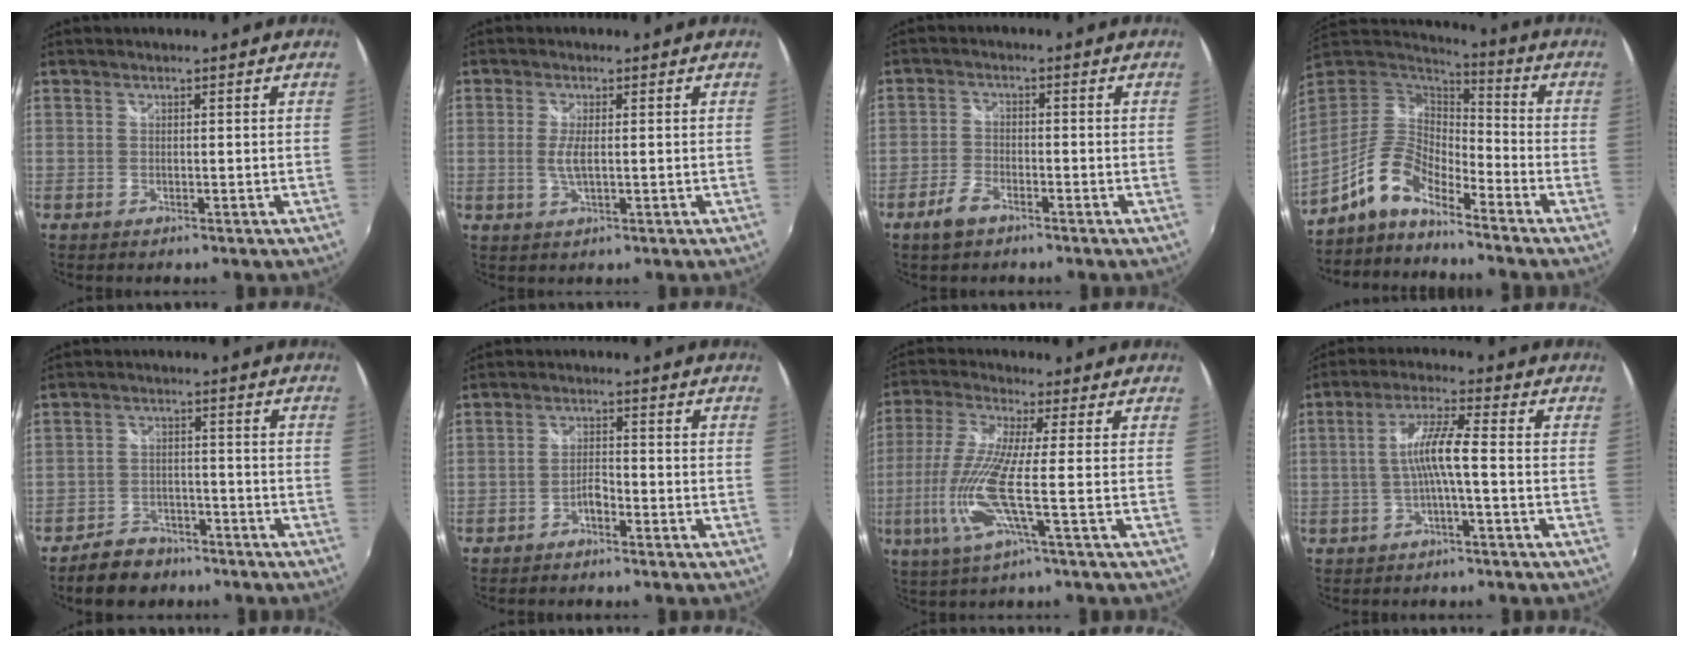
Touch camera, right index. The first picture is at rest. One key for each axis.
{"total": 3.3, "fx": -0.1, "fy": 0.8, "fz": 3.2, "tx": -0.065, "ty": -0.006, "tz": -0.003}
{"total": 4.6, "fx": -3.2, "fy": 2.1, "fz": 2.6, "tx": -0.067, "ty": -0.002, "tz": -0.062}
{"total": 10.6, "fx": -7.9, "fy": 3.5, "fz": 6.2, "tx": -0.129, "ty": 0.010, "tz": -0.162}
{"total": 7.4, "fx": -5.7, "fy": 4.4, "fz": 1.8, "tx": -0.057, "ty": 0.020, "tz": -0.085}
{"total": 2.5, "fx": -1.9, "fy": 0.8, "fz": 1.3, "tx": -0.031, "ty": 0.006, "tz": -0.036}
{"total": 11.6, "fx": -3.0, "fy": -0.3, "fz": 11.2, "tx": -0.238, "ty": -0.012, "tz": -0.057}
{"total": 6.4, "fx": -1.4, "fy": -0.1, "fz": 6.2, "tx": -0.130, "ty": 0.009, "tz": -0.024}